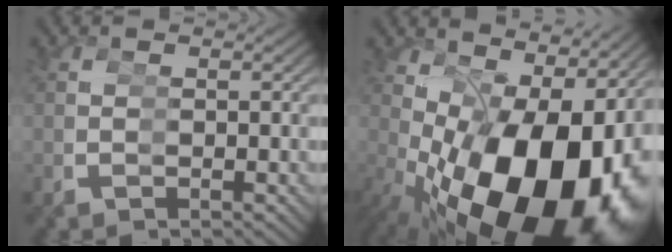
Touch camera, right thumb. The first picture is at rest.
{"total": 17.7, "force": [-2.6, 11.0, 13.6], "torque": [-0.257, -0.036, -0.011]}